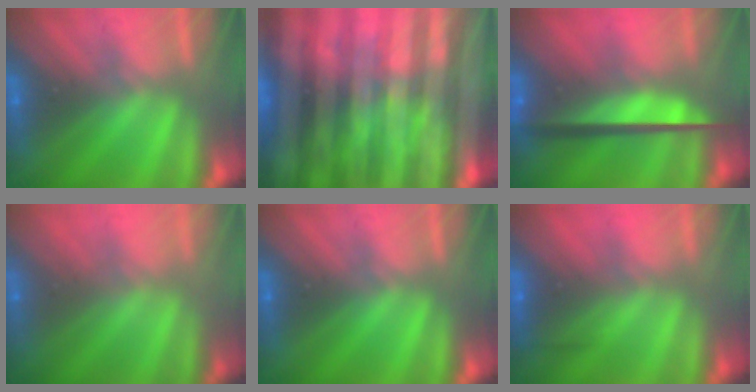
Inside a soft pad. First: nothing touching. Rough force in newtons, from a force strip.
{"total": 9.1}
{"total": 11.1}
{"total": 9.1}
{"total": 0.0}
{"total": 2.2}